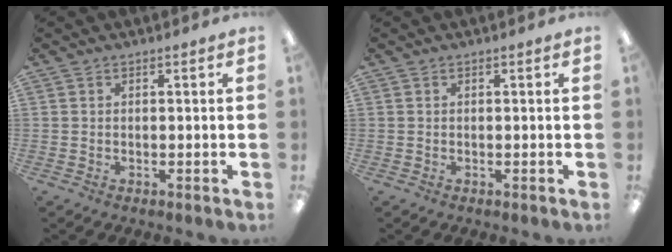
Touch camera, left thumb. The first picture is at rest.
{"total": 0.0}